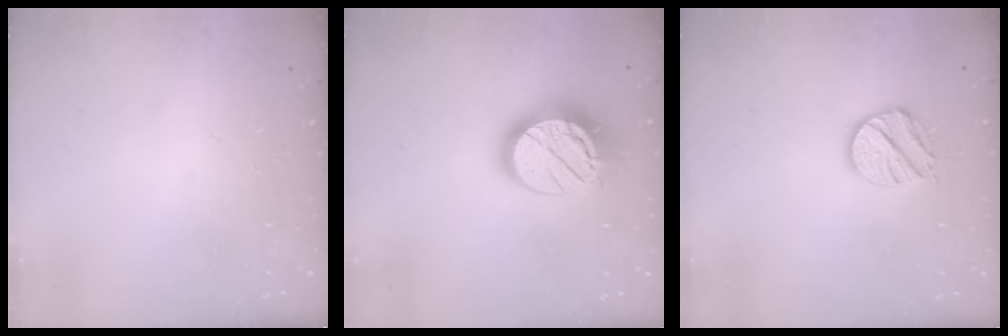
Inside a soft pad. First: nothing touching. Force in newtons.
{"total": 16.6, "press": 16.6, "slide": 0.9}
{"total": 11.2, "press": 11.2, "slide": 1.0}